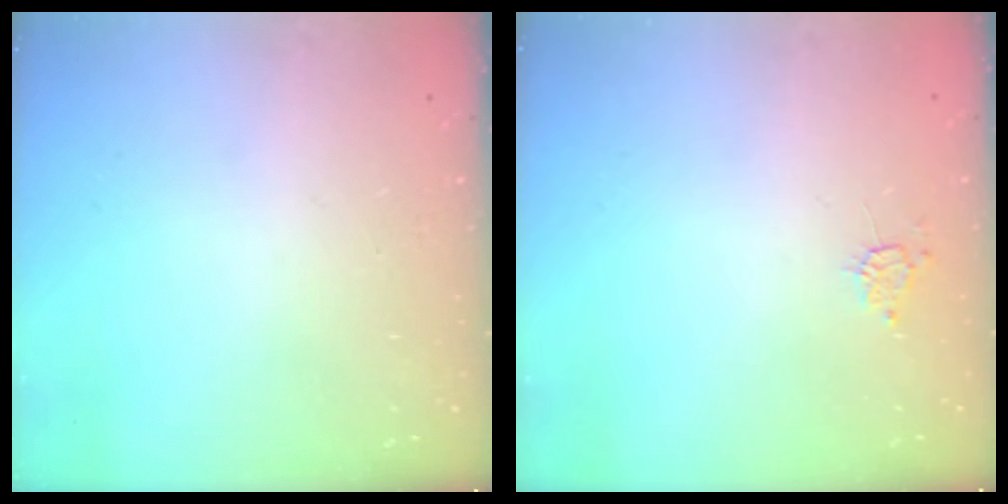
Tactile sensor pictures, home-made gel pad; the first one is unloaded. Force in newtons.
{"total": 3.6, "press": 3.6, "slide": 0.4}